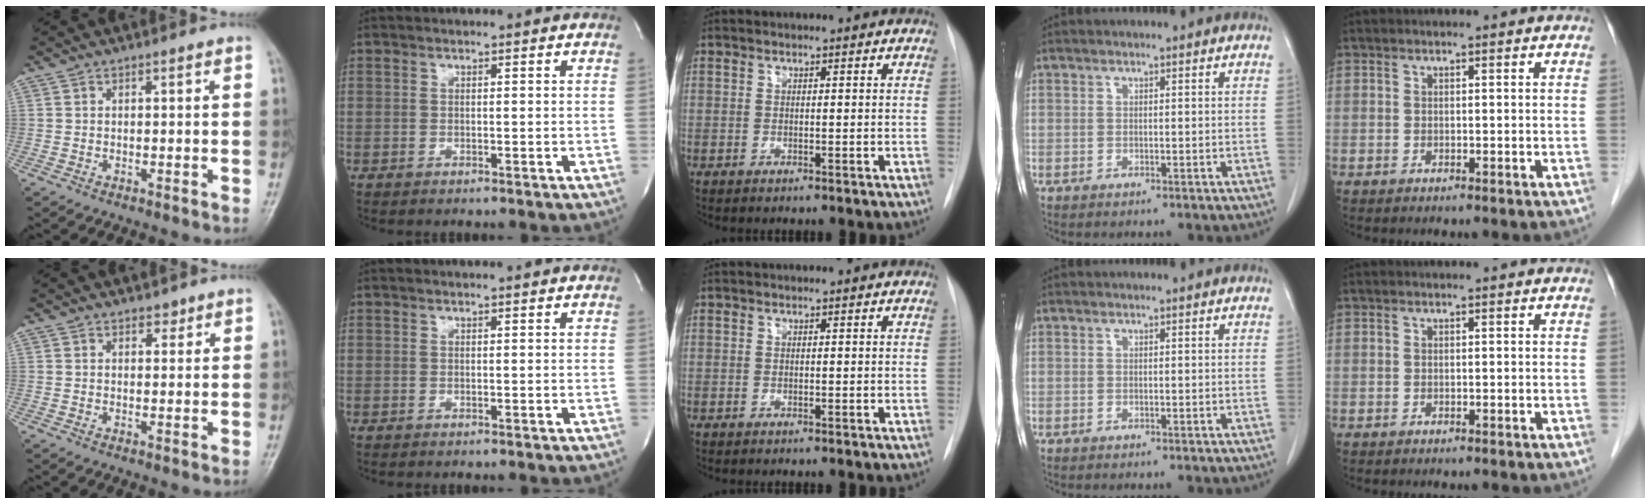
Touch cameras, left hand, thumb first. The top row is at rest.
{"thumb": {"total": 1.7, "force": [1.3, 0.9, 0.5], "torque": [0.005, -0.008, 0.016]}, "index": {"total": 0.8, "force": [0.7, -0.1, 0.3], "torque": [-0.007, 0.001, 0.012]}}